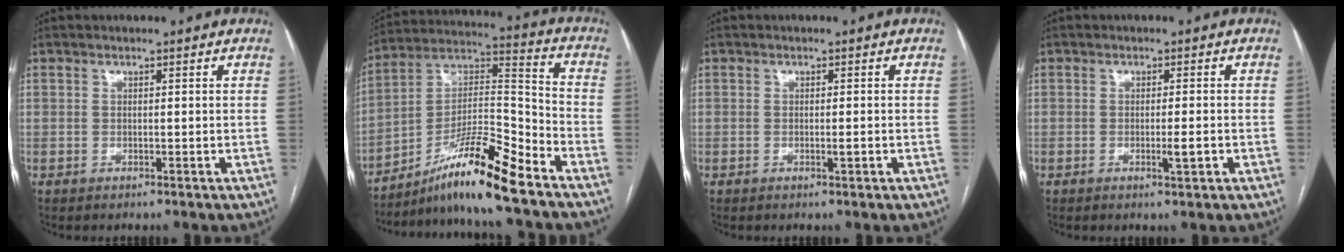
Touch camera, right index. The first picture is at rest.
{"total": 14.6, "force": [-10.7, 0.1, 9.9], "torque": [-0.181, 0.012, -0.186]}
{"total": 1.1, "force": [-0.4, -0.1, 1.0], "torque": [-0.020, -0.001, -0.005]}
{"total": 2.3, "force": [-0.8, -0.1, 2.2], "torque": [-0.039, -0.004, -0.012]}